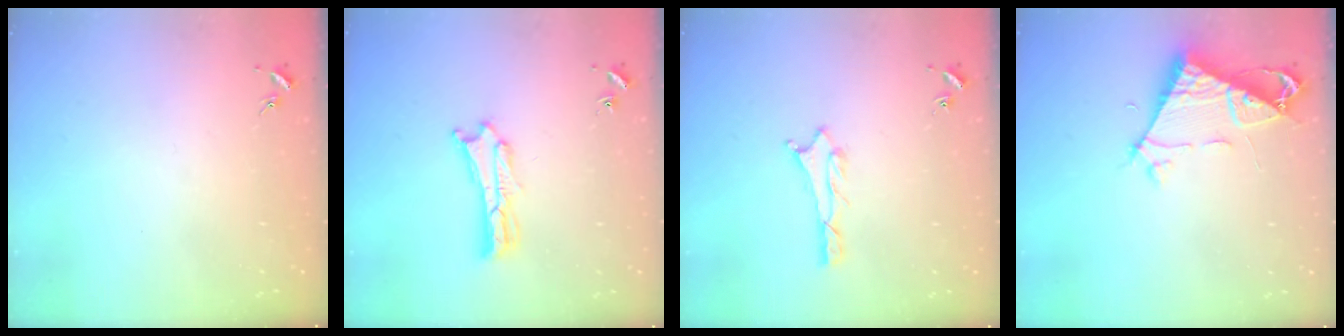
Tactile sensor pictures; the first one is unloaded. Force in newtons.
{"total": 1.8, "press": 1.8, "slide": 0.3}
{"total": 0.7, "press": 0.7, "slide": 0.2}
{"total": 7.0, "press": 7.0, "slide": 0.5}